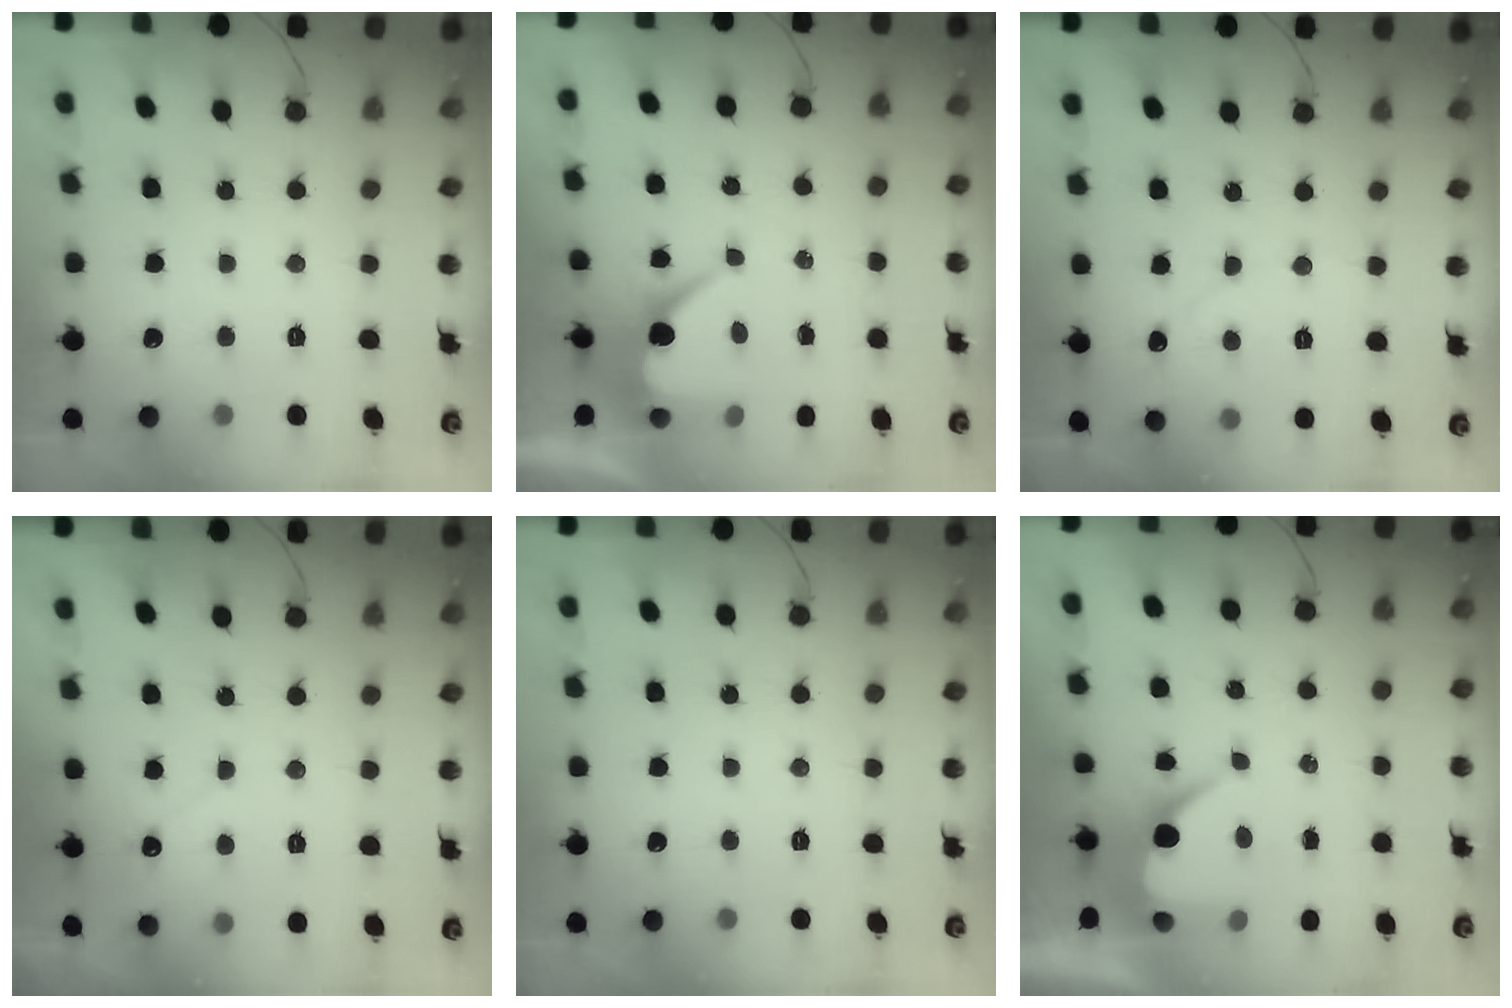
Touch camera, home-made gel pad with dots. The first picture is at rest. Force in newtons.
{"total": 6.7, "press": 6.7, "slide": 0.3}
{"total": 3.0, "press": 2.9, "slide": 0.3}
{"total": 2.2, "press": 2.2, "slide": 0.1}
{"total": 0.0}
{"total": 6.8, "press": 6.8, "slide": 0.5}